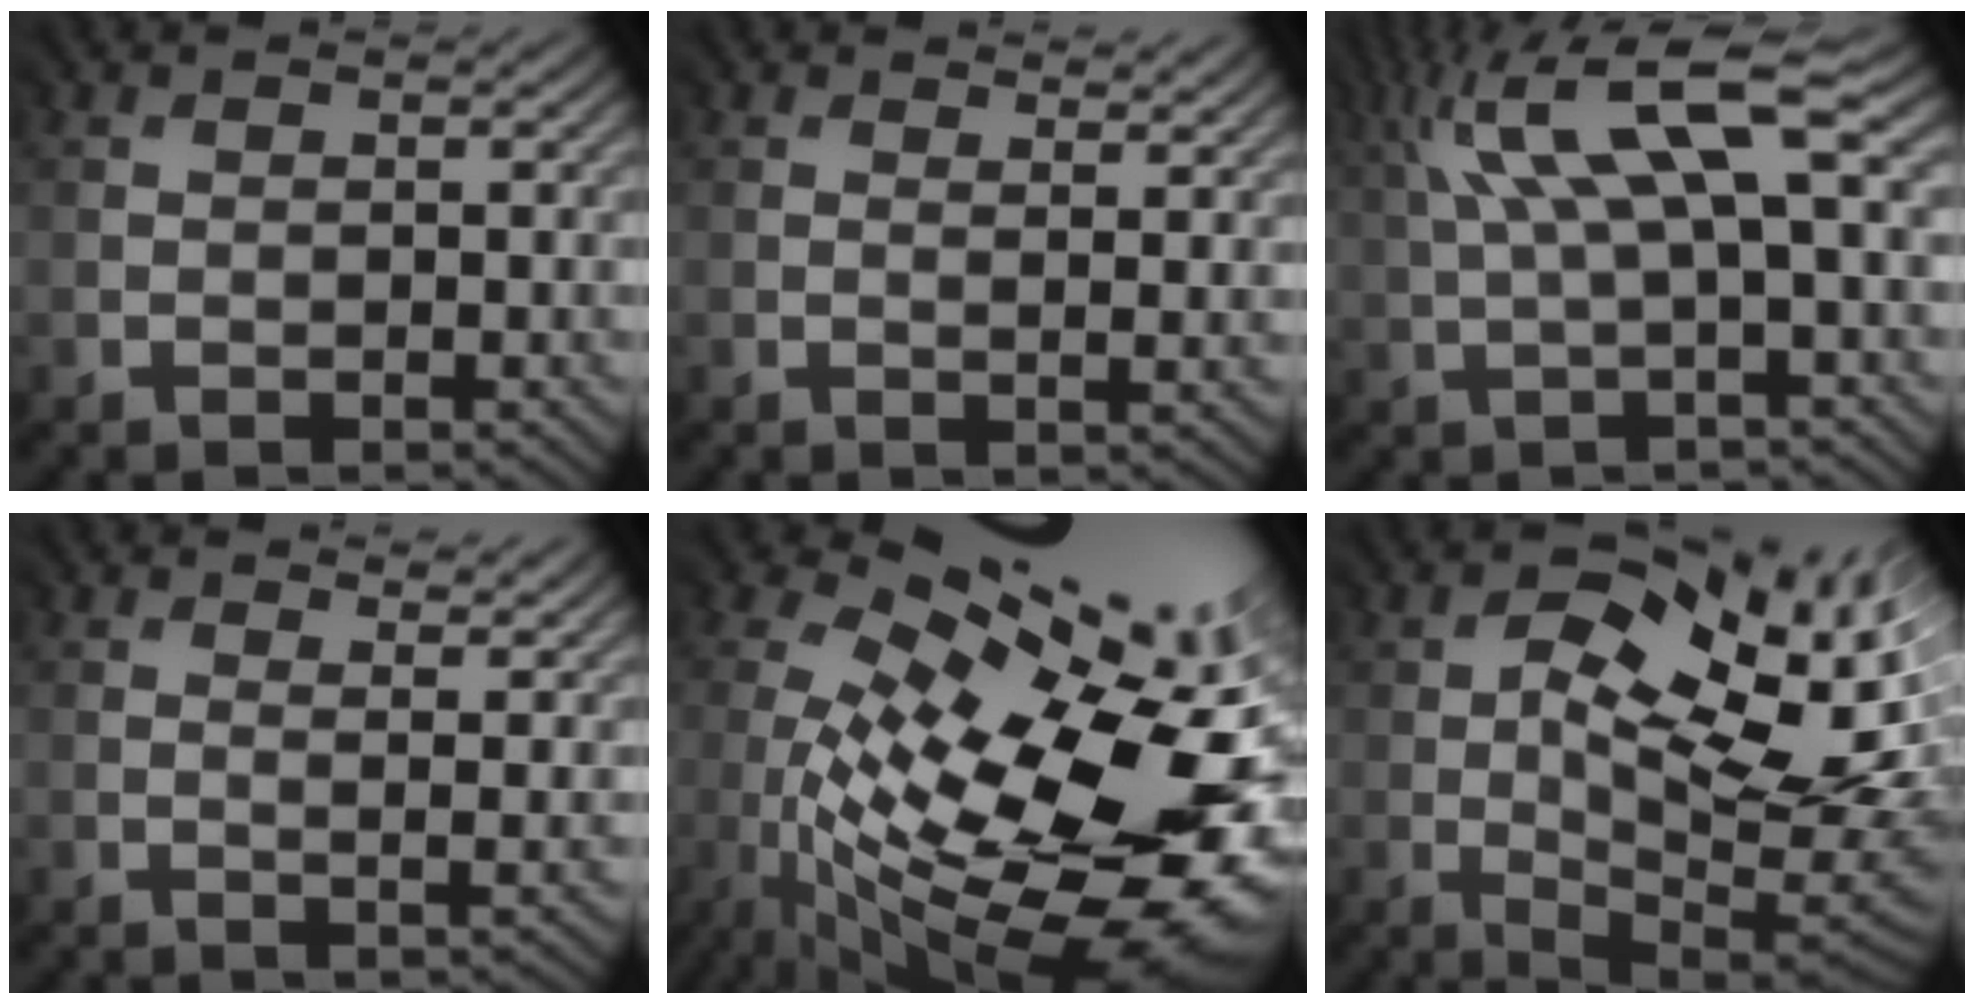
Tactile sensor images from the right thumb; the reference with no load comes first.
{"total": 4.2, "force": [2.8, 1.1, 2.9], "torque": [-0.039, 0.005, 0.036]}
{"total": 9.1, "force": [1.9, 1.7, 8.7], "torque": [-0.156, 0.025, 0.042]}
{"total": 5.4, "force": [3.4, 1.5, 3.8], "torque": [-0.052, 0.008, 0.043]}
{"total": 16.8, "force": [-2.7, 6.8, 15.2], "torque": [-0.235, -0.038, -0.027]}
{"total": 15.0, "force": [0.2, 6.8, 13.4], "torque": [-0.201, 0.000, 0.010]}